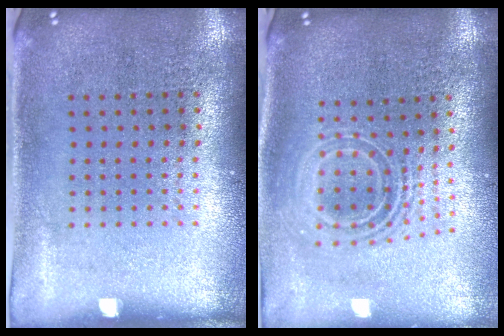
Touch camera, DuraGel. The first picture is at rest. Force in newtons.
{"total": 2.1, "press": 1.5, "slide": 1.4}